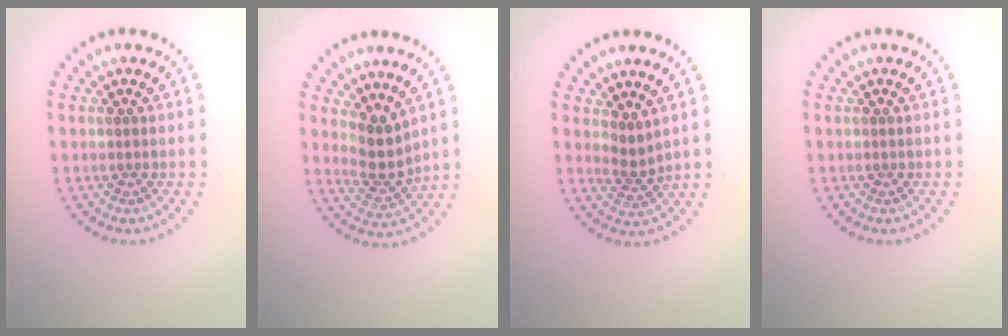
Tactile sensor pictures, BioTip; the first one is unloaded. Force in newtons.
{"total": 3.0, "press": 2.3, "slide": 2.0}
{"total": 1.9, "press": 1.2, "slide": 1.5}
{"total": 0.0}